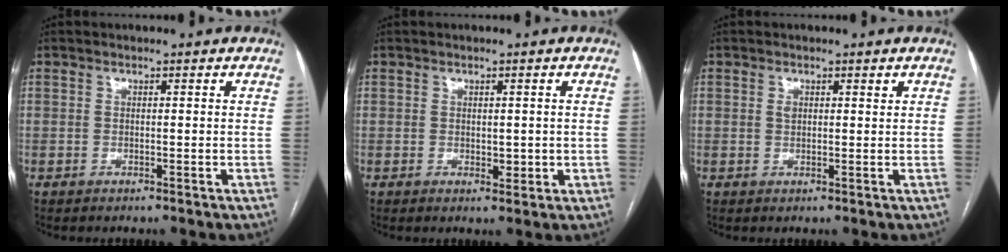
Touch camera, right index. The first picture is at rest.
{"total": 2.0, "force": [0.0, 1.3, 1.5], "torque": [-0.018, -0.001, 0.005]}
{"total": 1.4, "force": [0.6, 0.8, 0.9], "torque": [-0.018, 0.004, 0.012]}